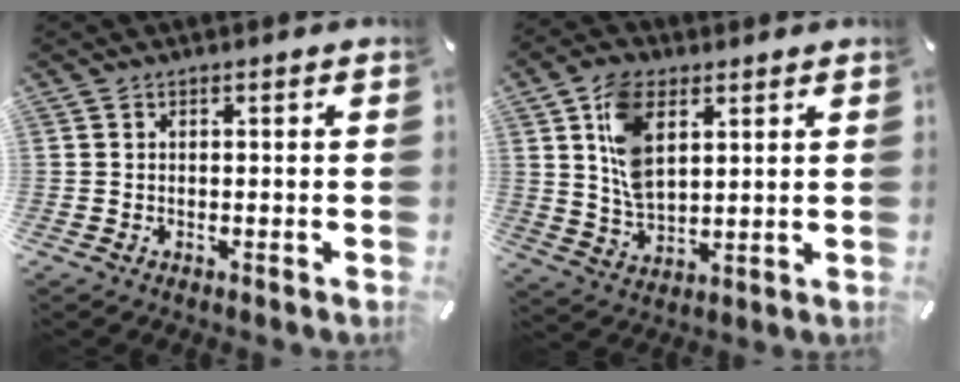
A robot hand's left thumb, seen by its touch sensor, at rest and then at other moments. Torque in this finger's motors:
{"motor_torque": [0.65, 0.03, 0.63, 0.22, 0.15]}